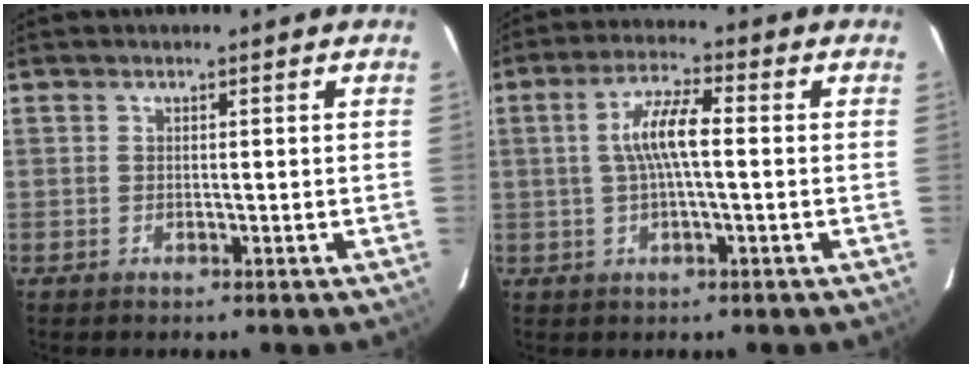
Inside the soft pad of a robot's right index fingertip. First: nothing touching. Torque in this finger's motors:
{"motor_torque": [0.55, -0.11, 0.32, 0.09]}